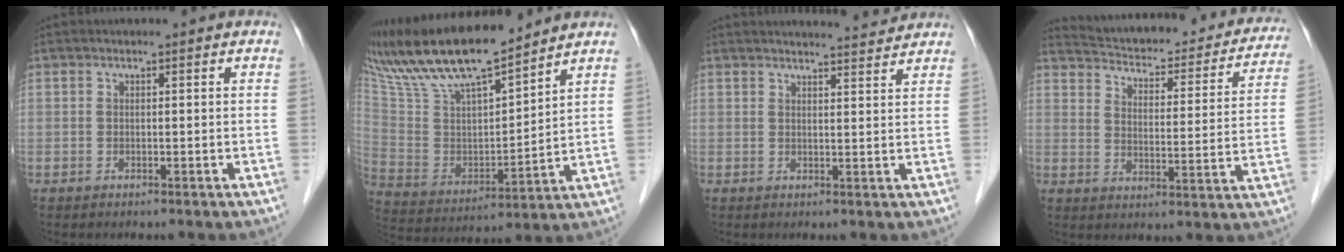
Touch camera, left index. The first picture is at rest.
{"total": 18.4, "force": [15.9, 2.6, 8.8], "torque": [-0.174, 0.009, 0.301]}
{"total": 5.9, "force": [5.8, -0.3, 1.0], "torque": [-0.019, 0.003, 0.066]}
{"total": 23.9, "force": [21.8, 6.0, 7.8], "torque": [-0.112, -0.029, 0.267]}